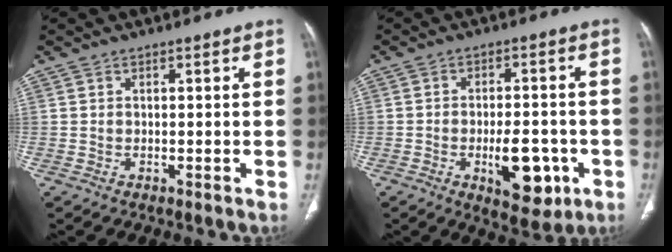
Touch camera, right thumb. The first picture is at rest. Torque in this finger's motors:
{"motor_torque": [2.94, 2.07, 1.52, -1.25, 0.20]}